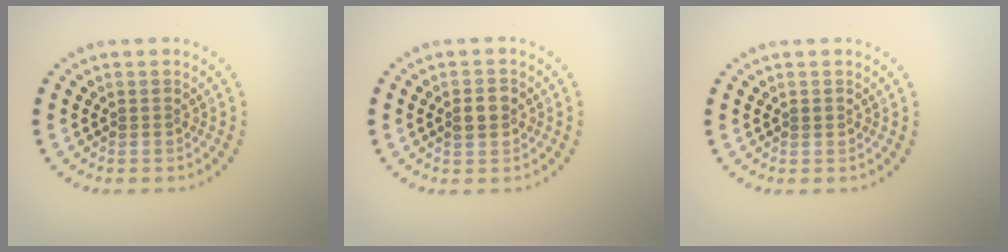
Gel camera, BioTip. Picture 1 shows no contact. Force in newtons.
{"total": 2.4, "press": 2.4, "slide": 0.0}
{"total": 0.5, "press": 0.5, "slide": 0.1}